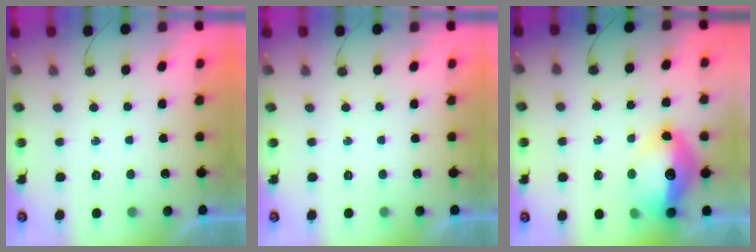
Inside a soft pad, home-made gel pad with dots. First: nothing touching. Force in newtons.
{"total": 0.0}
{"total": 14.5, "press": 14.4, "slide": 1.4}